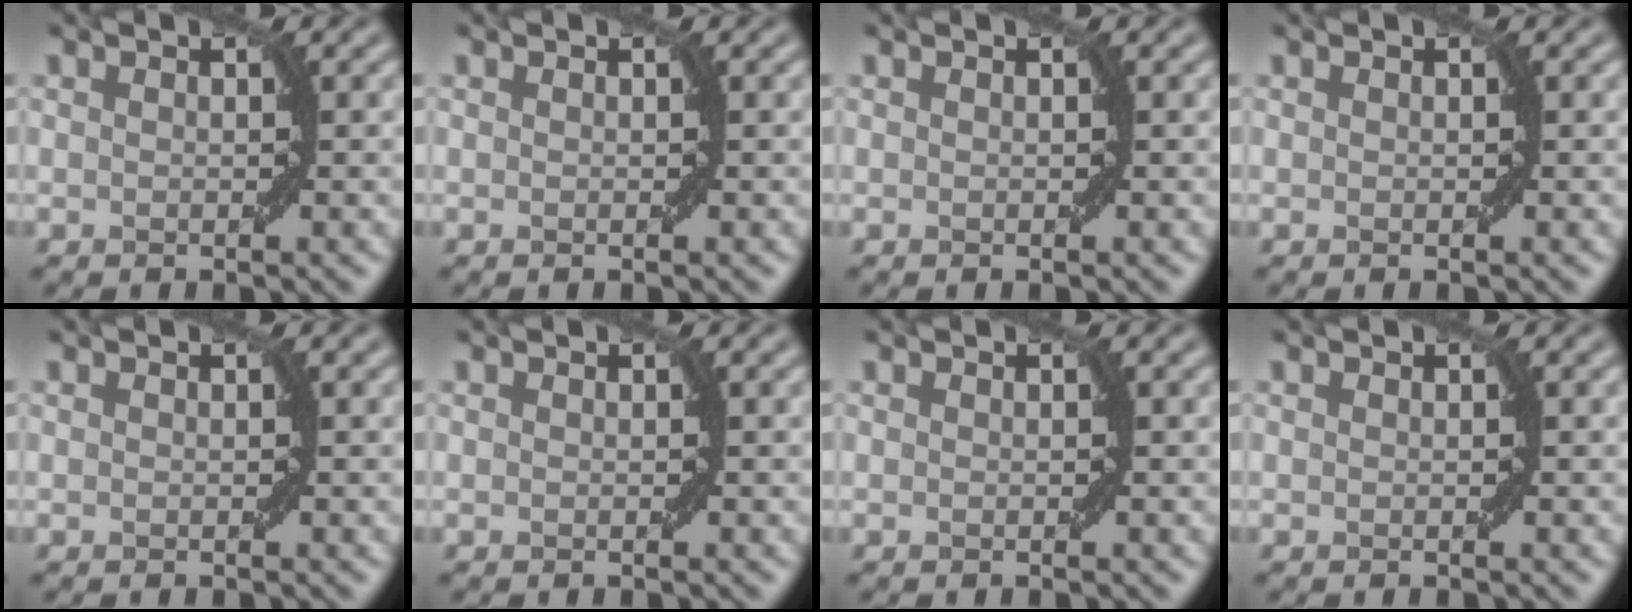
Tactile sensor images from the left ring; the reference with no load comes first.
{"total": 0.0}
{"total": 0.0}
{"total": 0.0}
{"total": 0.0}
{"total": 0.0}
{"total": 0.0}
{"total": 0.0}